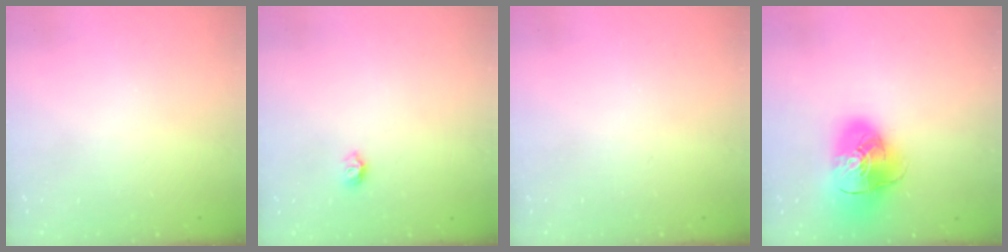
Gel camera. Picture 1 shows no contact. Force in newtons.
{"total": 5.5, "press": 5.5, "slide": 0.5}
{"total": 0.0}
{"total": 15.4, "press": 15.2, "slide": 2.3}